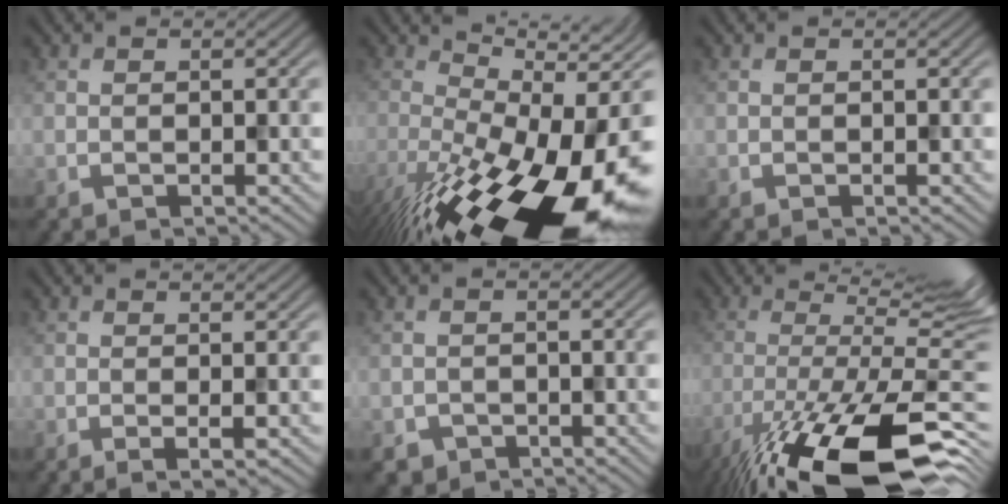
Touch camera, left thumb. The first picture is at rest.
{"total": 19.4, "force": [-6.6, 7.6, 16.6], "torque": [-0.247, -0.035, -0.080]}
{"total": 0.0}
{"total": 1.7, "force": [0.3, 0.2, 1.6], "torque": [-0.027, 0.004, 0.000]}
{"total": 1.8, "force": [-1.3, 1.2, 0.2], "torque": [-0.002, -0.005, -0.026]}
{"total": 19.5, "force": [-8.5, 4.1, 17.0], "torque": [-0.271, 0.000, -0.146]}